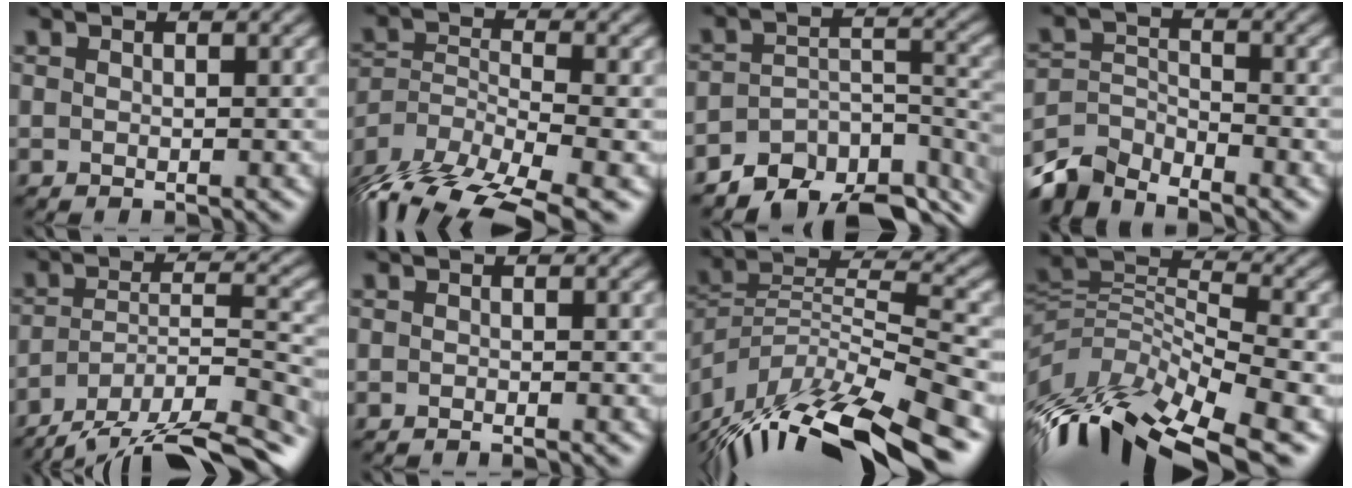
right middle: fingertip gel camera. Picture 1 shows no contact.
{"total": 12.0, "force": [-9.4, 3.9, 6.3], "torque": [-0.123, -0.023, -0.155]}
{"total": 9.0, "force": [-7.5, 3.6, 3.5], "torque": [-0.050, -0.006, -0.114]}
{"total": 4.8, "force": [-4.4, 1.6, 1.2], "torque": [-0.021, -0.005, -0.094]}
{"total": 13.7, "force": [-11.8, 3.5, 6.1], "torque": [-0.107, -0.007, -0.177]}
{"total": 0.7, "force": [-0.6, 0.0, 0.3], "torque": [0.000, -0.002, -0.012]}
{"total": 14.9, "force": [-10.2, 4.2, 10.0], "torque": [-0.211, 0.010, -0.177]}
{"total": 12.3, "force": [-6.0, 4.7, 9.6], "torque": [-0.205, 0.007, -0.105]}